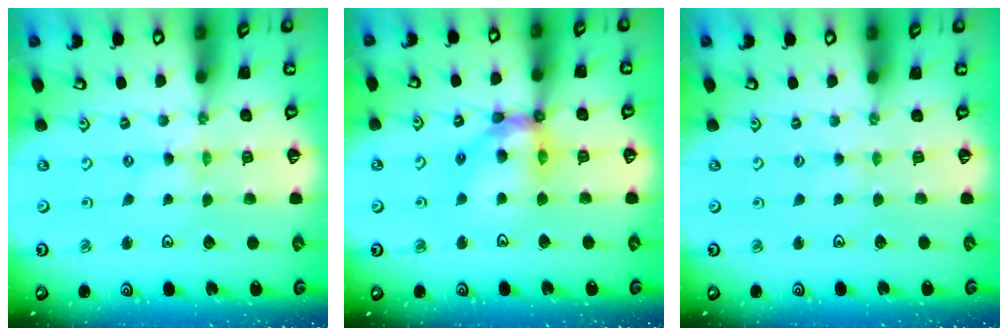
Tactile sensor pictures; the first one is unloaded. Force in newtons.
{"total": 14.7, "press": 14.6, "slide": 1.6}
{"total": 1.7, "press": 1.7, "slide": 0.3}